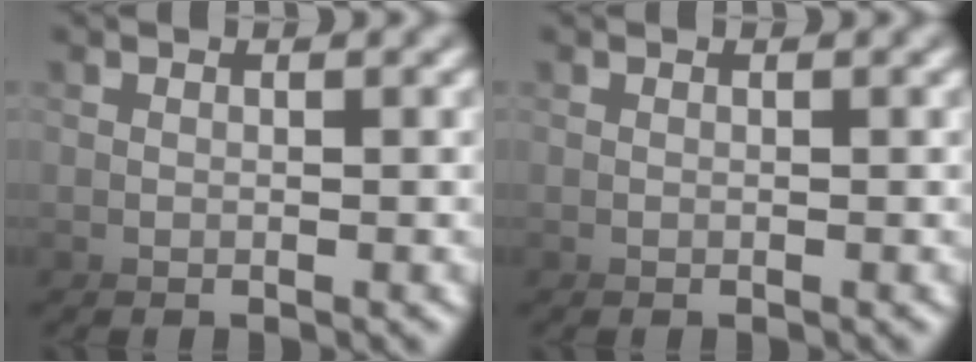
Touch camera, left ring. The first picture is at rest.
{"total": 0.0}